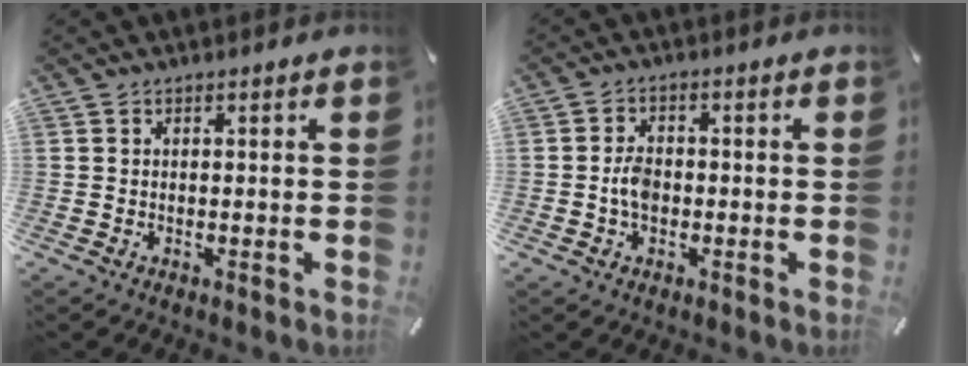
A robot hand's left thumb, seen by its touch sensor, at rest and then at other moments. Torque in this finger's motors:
{"motor_torque": [0.52, 1.51, 0.34, 0.02, 0.01]}